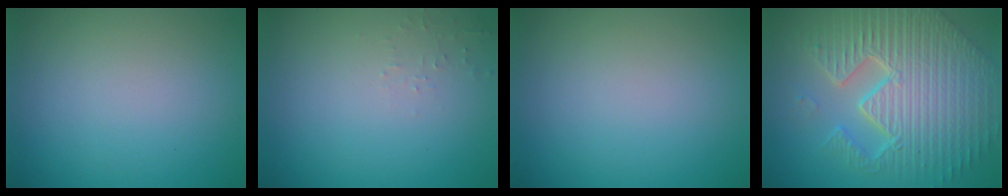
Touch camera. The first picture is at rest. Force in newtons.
{"total": 0.8, "press": 0.7, "slide": 0.1}
{"total": 0.0}
{"total": 10.8, "press": 7.1, "slide": 8.2}